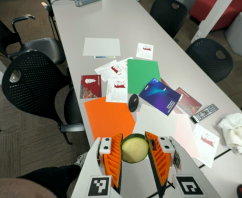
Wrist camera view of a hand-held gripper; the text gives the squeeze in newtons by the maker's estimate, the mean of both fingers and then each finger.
{"total": 15.5, "left": 17.1, "right": 14.0}